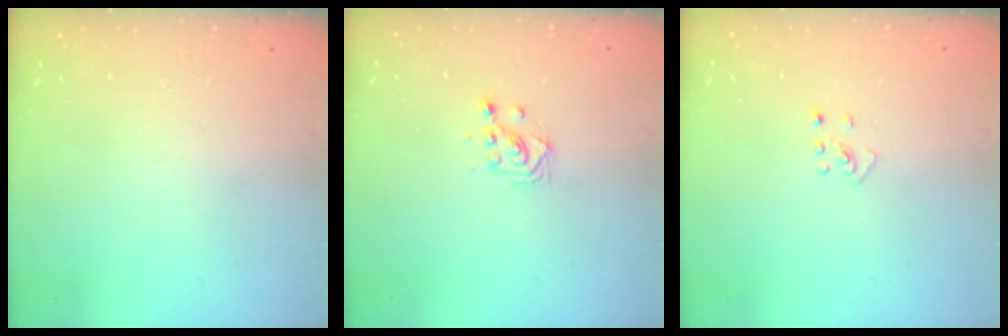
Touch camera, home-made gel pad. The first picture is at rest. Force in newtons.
{"total": 2.9, "press": 2.9, "slide": 0.1}
{"total": 2.7, "press": 2.7, "slide": 0.5}